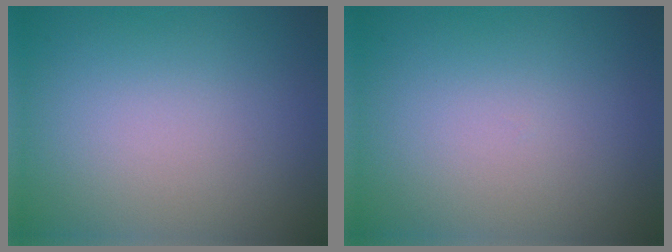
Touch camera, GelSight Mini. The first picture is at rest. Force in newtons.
{"total": 0.0}